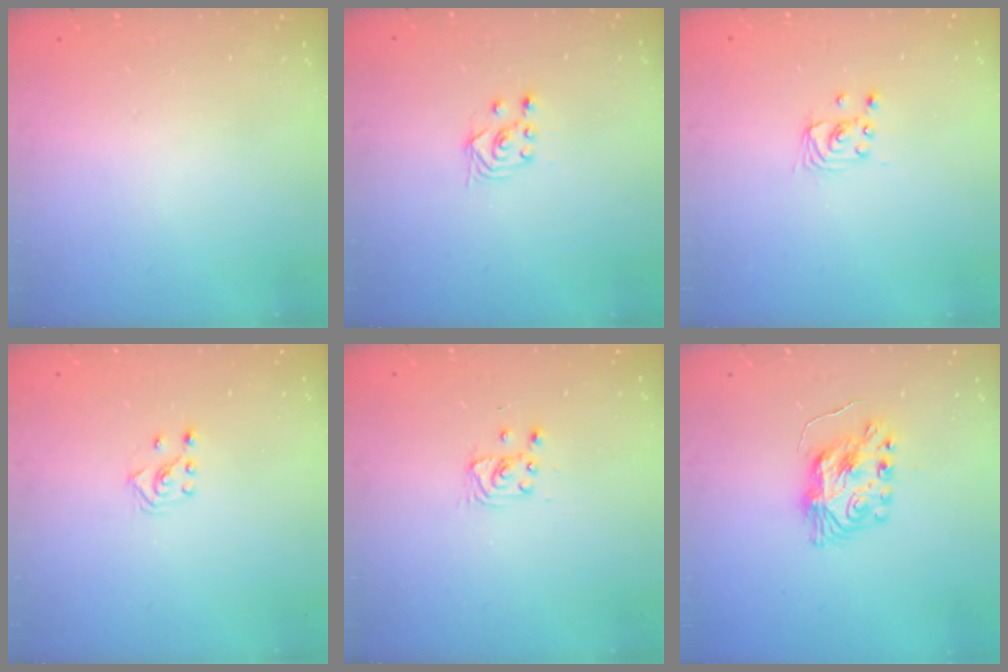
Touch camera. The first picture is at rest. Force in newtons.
{"total": 2.9, "press": 2.5, "slide": 1.4}
{"total": 2.4, "press": 2.4, "slide": 0.2}
{"total": 3.5, "press": 3.4, "slide": 0.9}
{"total": 2.9, "press": 2.9, "slide": 0.4}
{"total": 8.6, "press": 8.6, "slide": 0.5}